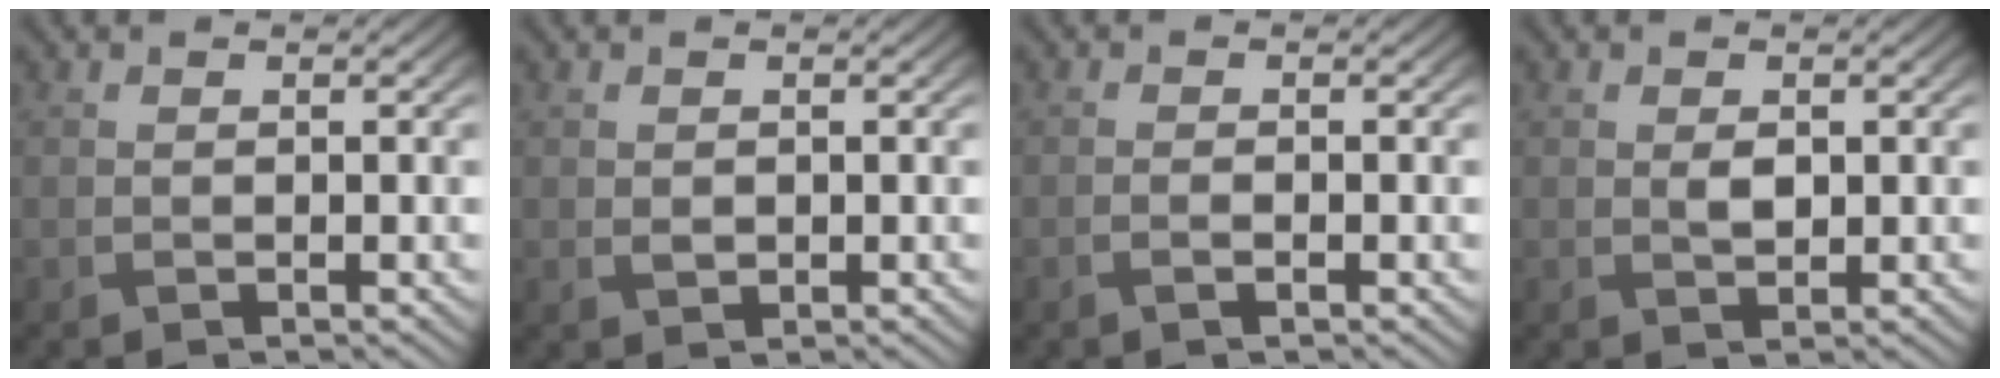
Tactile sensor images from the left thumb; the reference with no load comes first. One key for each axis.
{"total": 1.0, "fx": 0.1, "fy": 0.8, "fz": 0.6, "tx": -0.015, "ty": -0.004, "tz": 0.003}
{"total": 0.9, "fx": -0.5, "fy": 0.2, "fz": 0.7, "tx": -0.015, "ty": 0.000, "tz": -0.008}
{"total": 1.5, "fx": 0.2, "fy": 0.9, "fz": 1.2, "tx": -0.025, "ty": -0.003, "tz": 0.007}